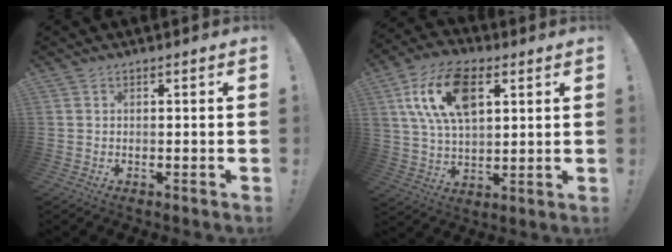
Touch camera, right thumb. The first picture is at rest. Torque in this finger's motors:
{"motor_torque": [0.98, 1.10, 1.25, 0.58, 0.14]}